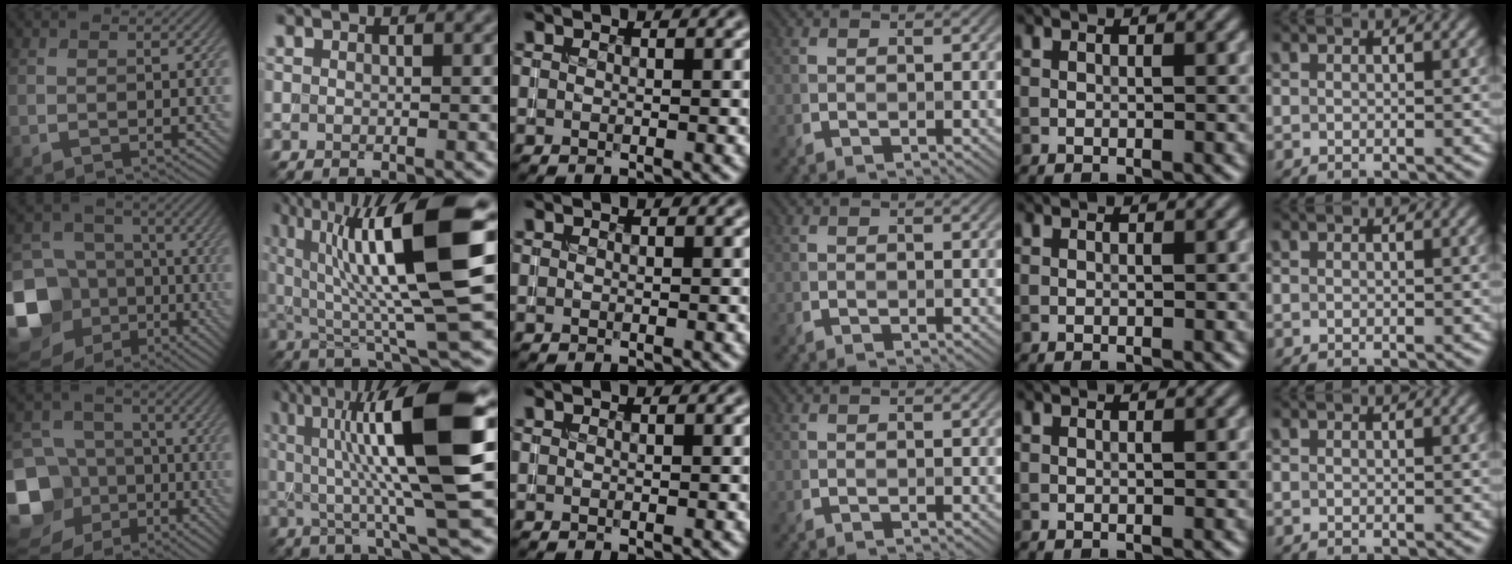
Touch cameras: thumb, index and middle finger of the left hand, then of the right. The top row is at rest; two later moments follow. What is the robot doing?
{"motion": "insert", "object": "coin"}